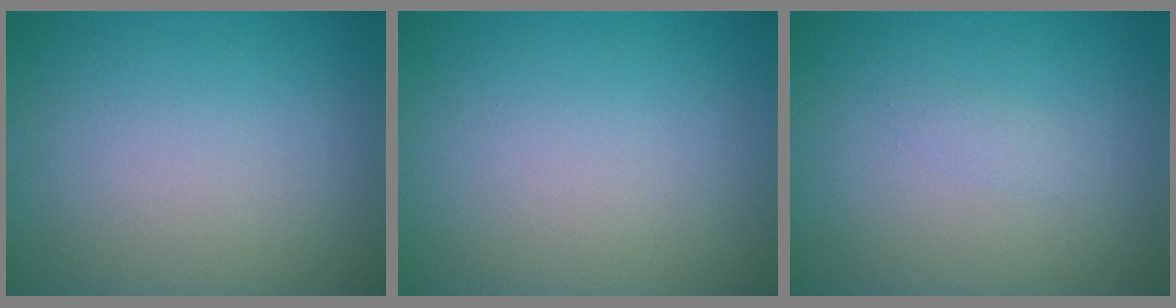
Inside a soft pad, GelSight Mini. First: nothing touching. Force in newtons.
{"total": 0.0}
{"total": 0.6, "press": 0.6, "slide": 0.0}